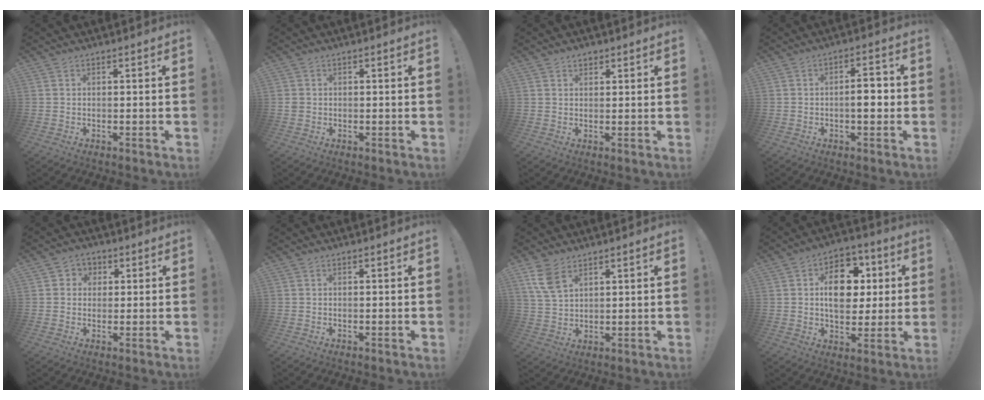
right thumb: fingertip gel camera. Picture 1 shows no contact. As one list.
[{"total": 1.4, "force": [-0.1, 1.3, 0.5], "torque": [-0.009, 0.004, 0.000]}, {"total": 1.9, "force": [1.4, 1.2, 0.6], "torque": [0.002, -0.009, 0.024]}, {"total": 6.4, "force": [-1.0, 2.4, 5.8], "torque": [-0.077, 0.005, -0.024]}, {"total": 3.9, "force": [0.2, 3.8, 0.9], "torque": [-0.005, 0.001, 0.003]}, {"total": 0.0}, {"total": 7.5, "force": [4.5, 4.0, 4.5], "torque": [-0.077, -0.013, 0.089]}, {"total": 15.1, "force": [2.6, 10.8, 10.2], "torque": [-0.126, 0.002, 0.050]}]